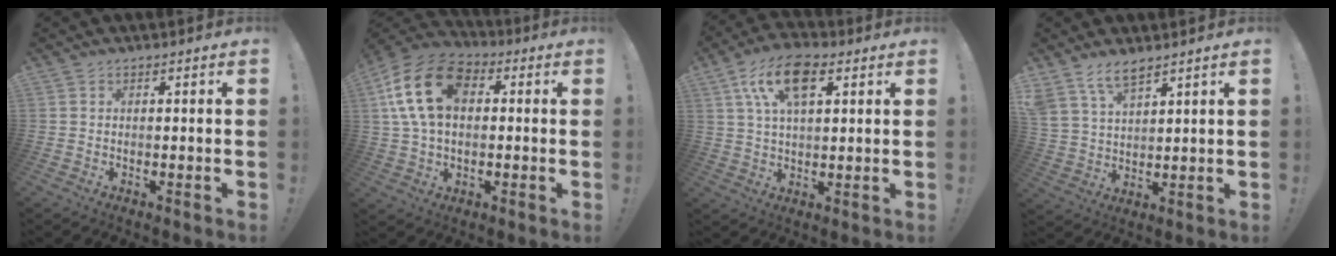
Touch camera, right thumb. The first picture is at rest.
{"total": 18.8, "force": [4.5, 12.5, 13.4], "torque": [-0.243, 0.008, 0.085]}
{"total": 13.1, "force": [5.3, 6.5, 10.0], "torque": [-0.172, 0.005, 0.098]}
{"total": 7.8, "force": [6.2, 3.0, 3.6], "torque": [-0.084, -0.025, 0.120]}